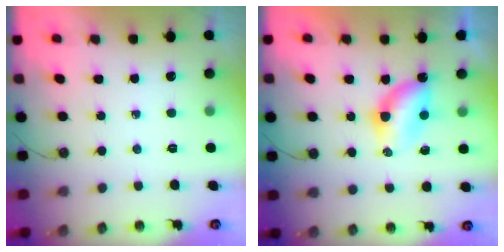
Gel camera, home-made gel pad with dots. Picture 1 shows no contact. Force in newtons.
{"total": 7.8, "press": 6.5, "slide": 4.3}